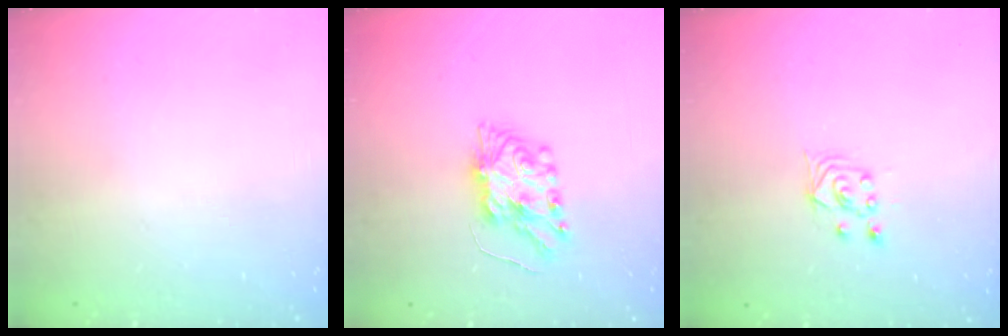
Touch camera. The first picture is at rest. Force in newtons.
{"total": 8.1, "press": 8.1, "slide": 0.6}
{"total": 2.5, "press": 2.2, "slide": 1.2}